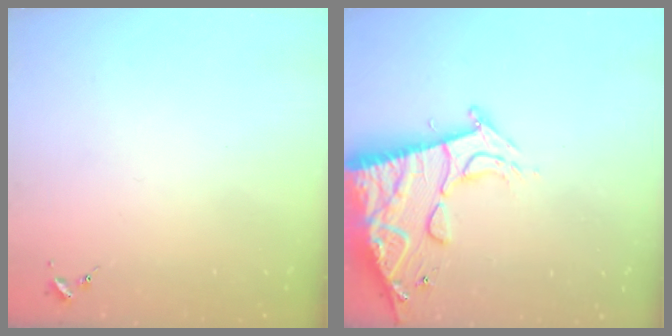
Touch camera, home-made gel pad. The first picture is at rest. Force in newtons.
{"total": 18.9, "press": 18.8, "slide": 1.8}